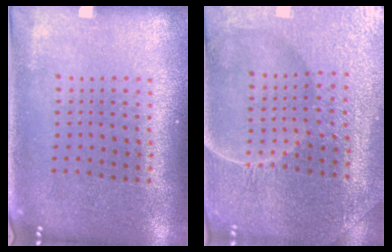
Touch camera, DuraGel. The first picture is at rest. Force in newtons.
{"total": 4.7, "press": 4.5, "slide": 1.4}